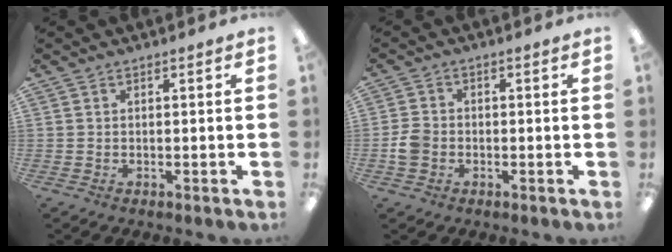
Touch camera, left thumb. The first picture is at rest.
{"total": 4.0, "force": [-1.1, 3.3, 2.0], "torque": [-0.039, 0.007, -0.021]}